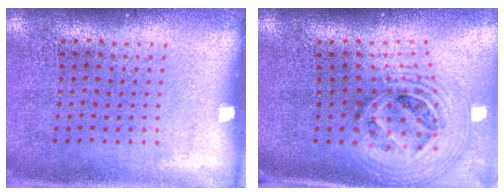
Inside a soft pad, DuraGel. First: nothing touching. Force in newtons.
{"total": 2.7, "press": 2.0, "slide": 1.9}